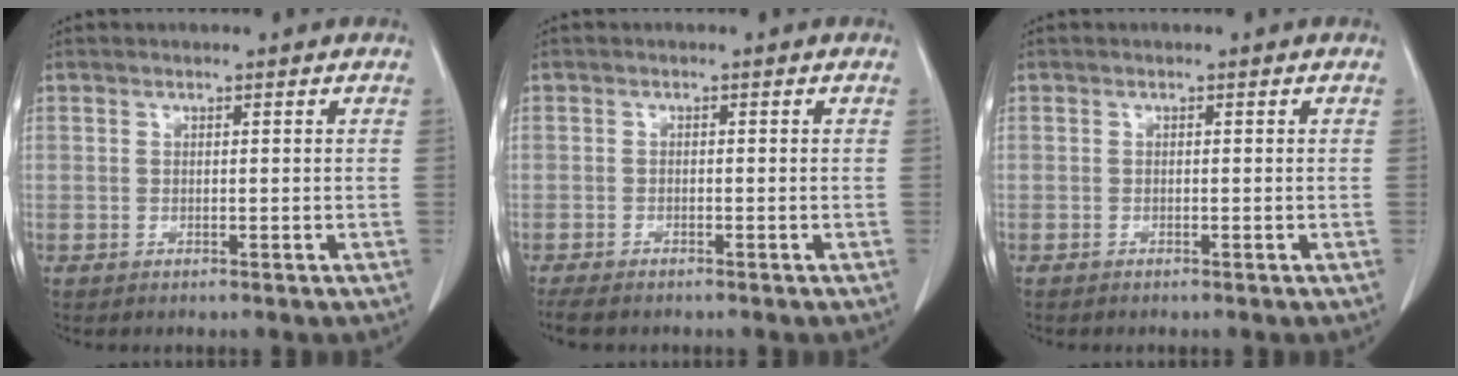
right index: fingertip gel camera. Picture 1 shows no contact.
{"total": 4.6, "force": [-3.6, 1.8, 2.3], "torque": [-0.045, -0.009, -0.056]}
{"total": 0.5, "force": [-0.3, 0.4, 0.2], "torque": [-0.005, 0.002, -0.007]}